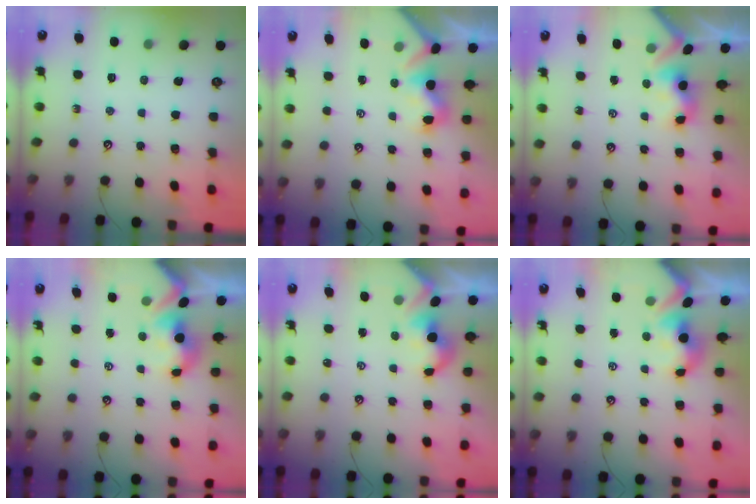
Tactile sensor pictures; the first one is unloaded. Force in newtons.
{"total": 1.2, "press": 1.0, "slide": 0.7}
{"total": 3.1, "press": 3.0, "slide": 0.5}
{"total": 1.7, "press": 1.5, "slide": 0.7}
{"total": 2.3, "press": 2.3, "slide": 0.2}
{"total": 1.7, "press": 1.5, "slide": 0.7}